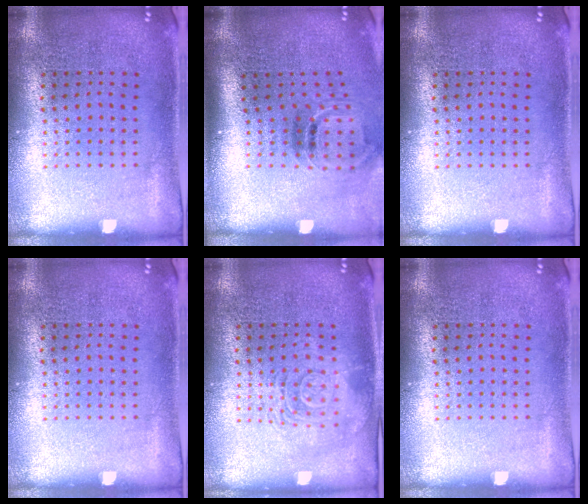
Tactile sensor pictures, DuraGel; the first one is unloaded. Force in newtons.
{"total": 1.5, "press": 1.0, "slide": 1.1}
{"total": 0.0}
{"total": 0.0}
{"total": 2.8, "press": 2.7, "slide": 0.4}
{"total": 0.0}